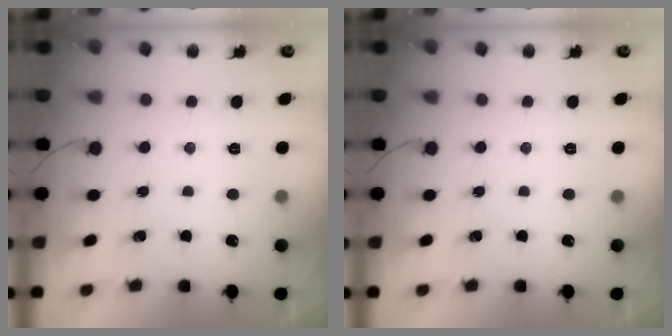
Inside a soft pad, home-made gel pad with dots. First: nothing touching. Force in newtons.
{"total": 0.0}